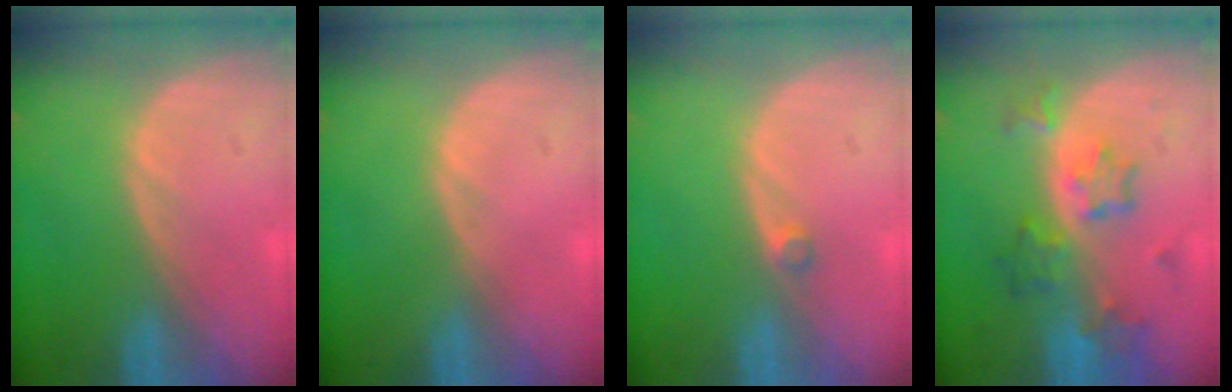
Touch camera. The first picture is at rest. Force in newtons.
{"total": 0.0}
{"total": 1.1, "press": 1.0, "slide": 0.6}
{"total": 7.3, "press": 6.5, "slide": 3.5}